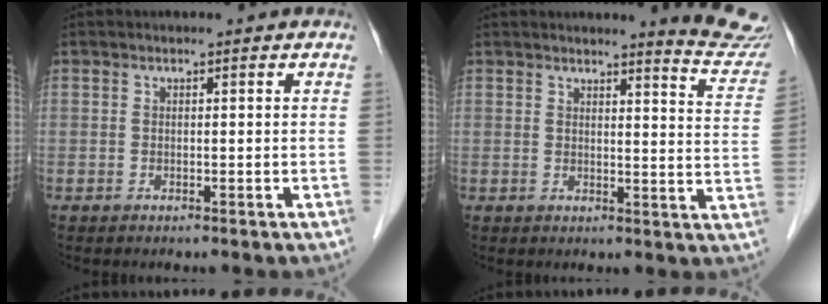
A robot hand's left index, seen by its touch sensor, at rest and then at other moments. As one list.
[{"total": 9.3, "force": [9.1, 0.0, 1.9], "torque": [-0.009, -0.069, 0.082]}]